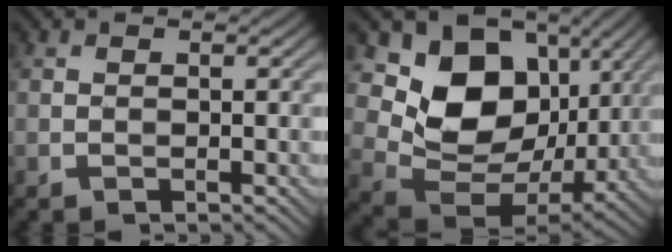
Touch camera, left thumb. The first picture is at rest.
{"total": 13.4, "force": [3.9, 10.1, 7.8], "torque": [-0.156, -0.005, 0.073]}